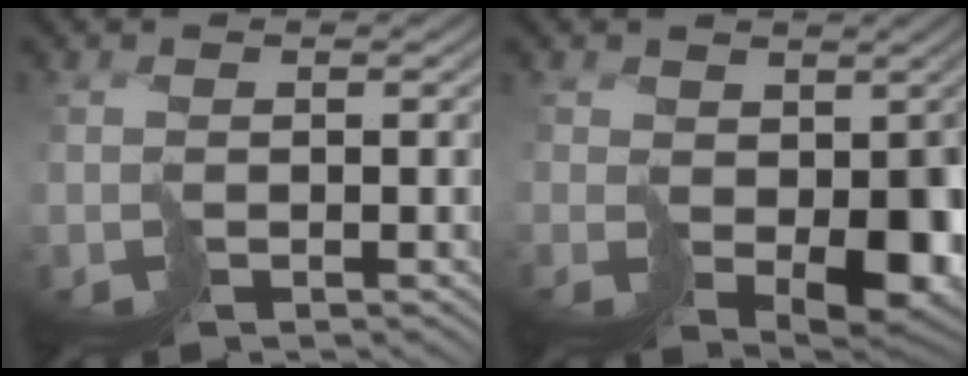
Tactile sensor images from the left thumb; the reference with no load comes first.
{"total": 5.7, "force": [0.3, 4.2, 3.8], "torque": [-0.060, -0.028, 0.015]}